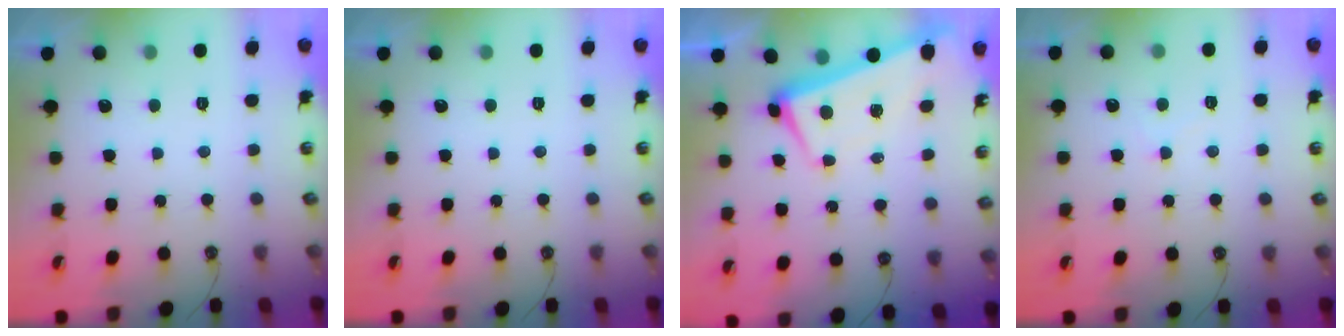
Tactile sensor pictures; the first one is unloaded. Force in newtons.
{"total": 0.0}
{"total": 2.4, "press": 2.3, "slide": 0.7}
{"total": 0.8, "press": 0.8, "slide": 0.2}